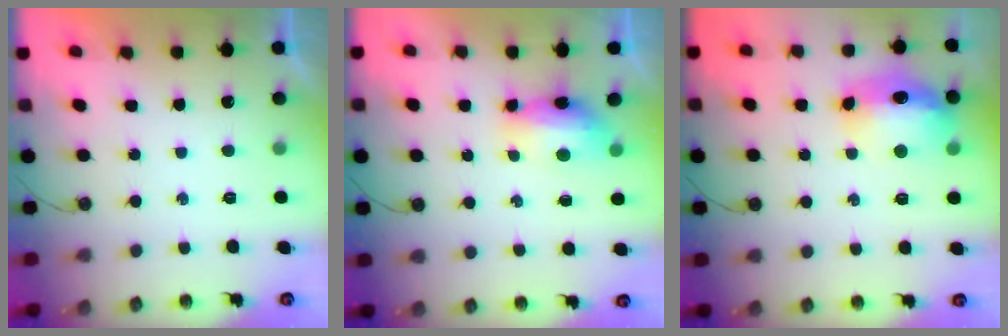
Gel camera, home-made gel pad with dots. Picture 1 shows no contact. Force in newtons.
{"total": 7.5, "press": 7.4, "slide": 1.1}
{"total": 13.9, "press": 13.8, "slide": 1.5}